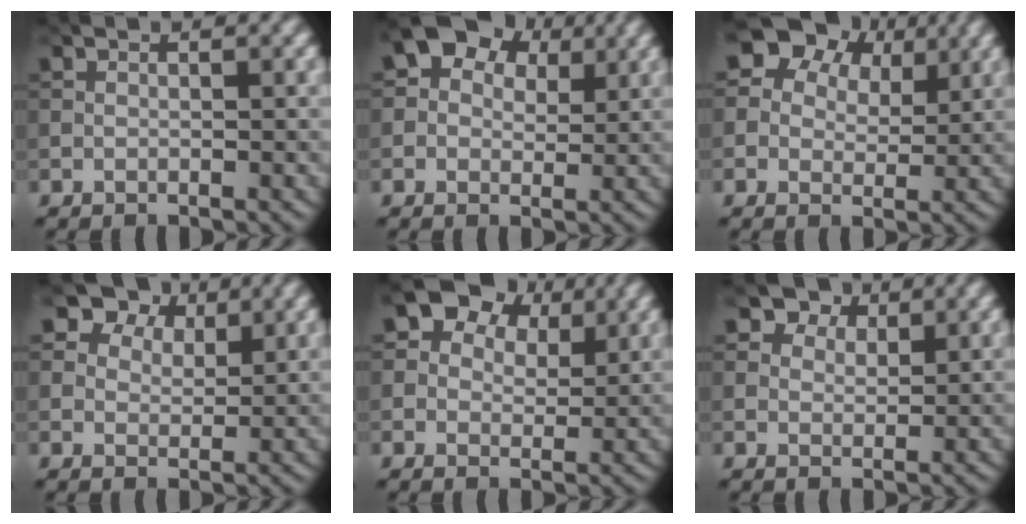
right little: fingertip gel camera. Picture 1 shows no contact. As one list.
[{"total": 8.7, "force": [3.6, 6.4, 4.5], "torque": [-0.058, 0.029, 0.026]}, {"total": 9.4, "force": [5.1, 6.7, 4.4], "torque": [-0.070, 0.019, 0.072]}, {"total": 6.8, "force": [4.6, 4.3, 2.6], "torque": [-0.057, 0.001, 0.072]}, {"total": 8.3, "force": [4.3, 5.9, 4.0], "torque": [-0.069, 0.016, 0.049]}, {"total": 4.9, "force": [3.5, 2.9, 1.8], "torque": [-0.042, -0.013, 0.060]}]